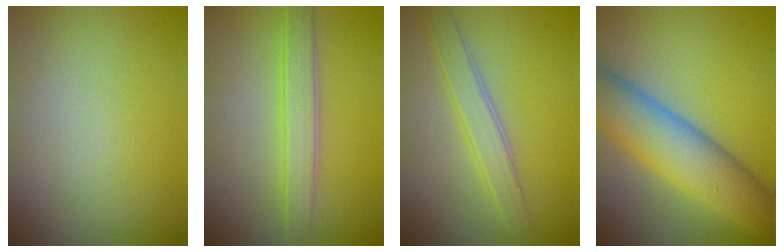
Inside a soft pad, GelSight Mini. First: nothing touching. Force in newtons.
{"total": 3.0, "press": 2.9, "slide": 0.2}
{"total": 2.7, "press": 2.7, "slide": 0.1}
{"total": 8.5, "press": 8.5, "slide": 0.1}